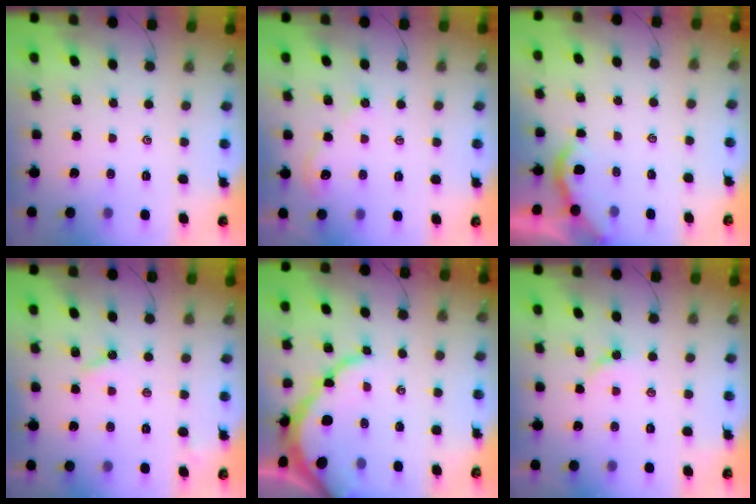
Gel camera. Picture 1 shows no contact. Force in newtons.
{"total": 2.4, "press": 2.4, "slide": 0.4}
{"total": 2.2, "press": 2.2, "slide": 0.1}
{"total": 2.9, "press": 2.8, "slide": 0.3}
{"total": 9.2, "press": 9.1, "slide": 1.0}
{"total": 4.8, "press": 4.8, "slide": 0.5}